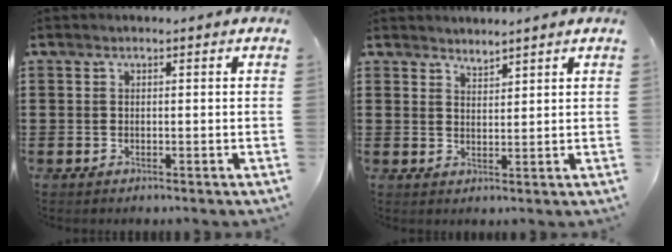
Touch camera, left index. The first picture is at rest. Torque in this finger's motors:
{"motor_torque": [0.10, 0.18, -0.05, 0.00]}